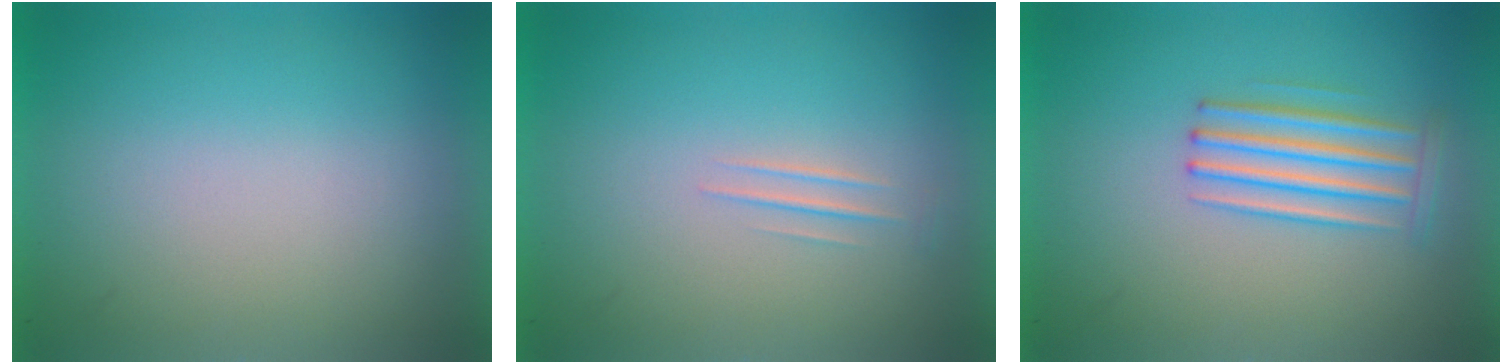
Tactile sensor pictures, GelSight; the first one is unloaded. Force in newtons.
{"total": 1.0}
{"total": 2.9}